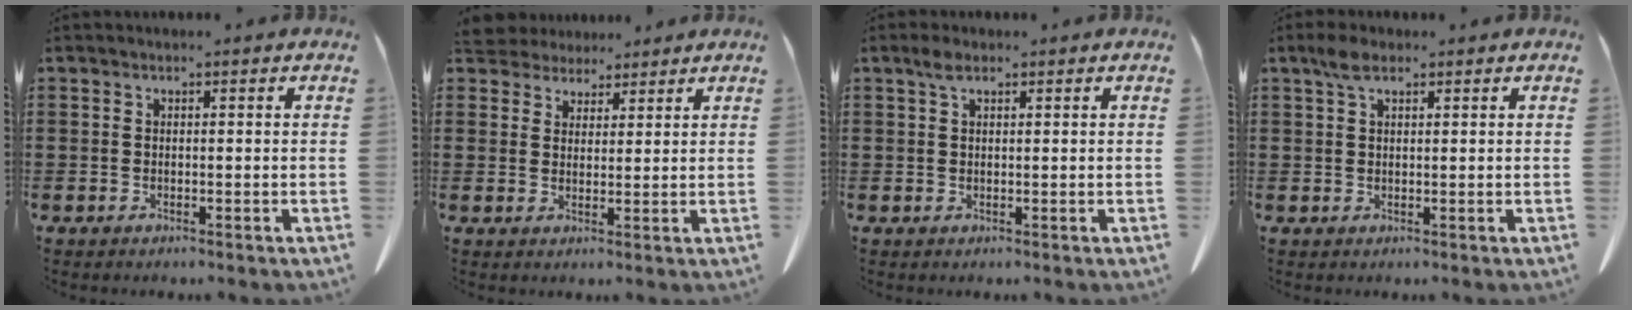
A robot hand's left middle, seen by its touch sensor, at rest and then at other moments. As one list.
[{"total": 3.8, "force": [3.5, 1.4, -0.1], "torque": [-0.015, -0.008, 0.068]}, {"total": 1.8, "force": [1.0, 0.8, 1.3], "torque": [-0.029, 0.003, 0.020]}, {"total": 2.8, "force": [1.6, 1.2, 1.9], "torque": [-0.044, 0.004, 0.031]}]